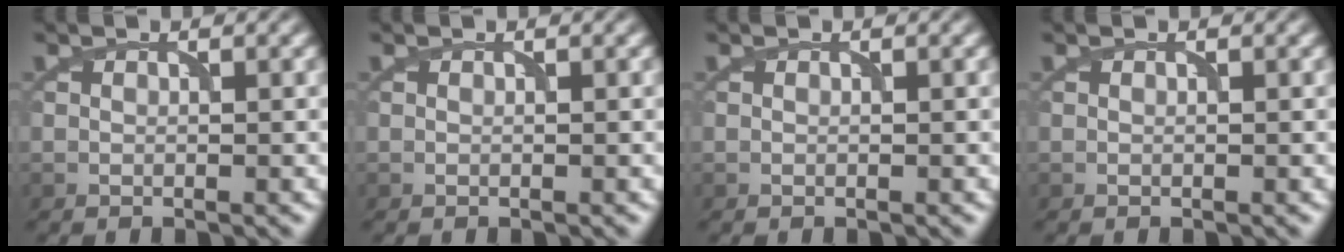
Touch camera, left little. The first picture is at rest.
{"total": 0.0}
{"total": 0.0}
{"total": 0.0}